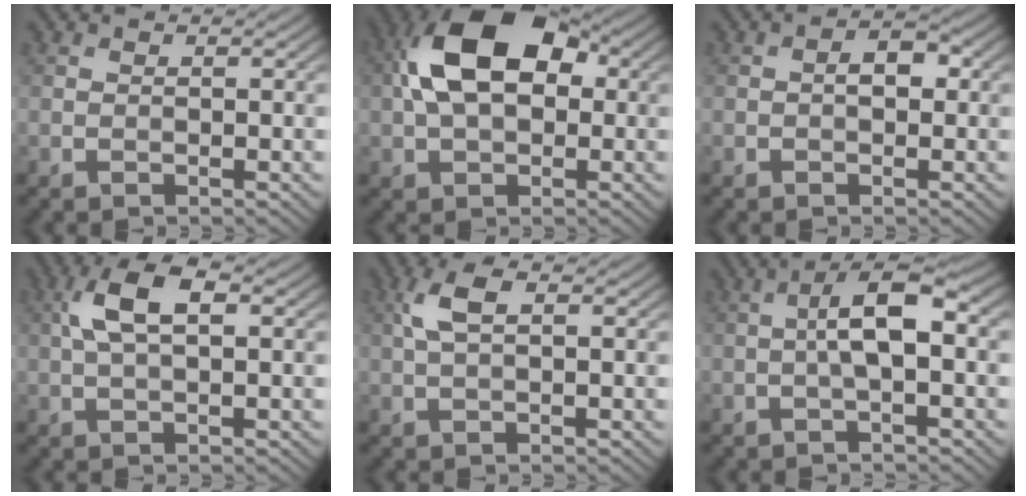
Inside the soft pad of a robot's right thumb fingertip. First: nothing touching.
{"total": 12.4, "force": [1.9, 7.6, 9.6], "torque": [-0.189, 0.020, 0.022]}
{"total": 2.5, "force": [0.0, 1.5, 2.1], "torque": [-0.030, 0.003, -0.004]}
{"total": 6.2, "force": [1.3, 2.6, 5.5], "torque": [-0.119, 0.014, 0.020]}
{"total": 3.9, "force": [1.0, 1.6, 3.4], "torque": [-0.083, 0.011, 0.017]}
{"total": 6.0, "force": [-0.2, 1.7, 5.7], "torque": [-0.105, 0.017, -0.009]}